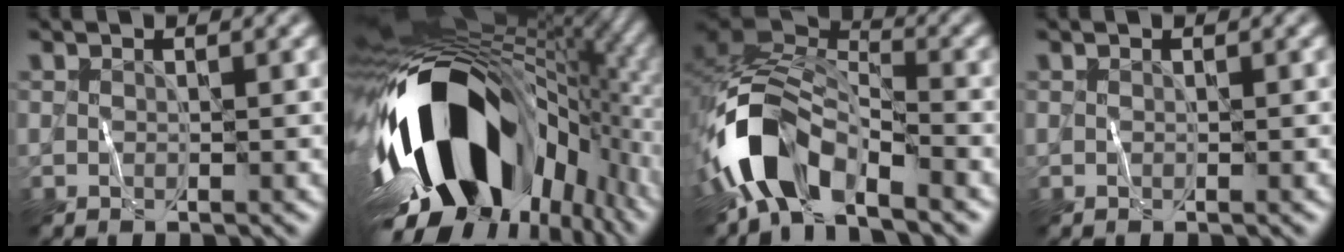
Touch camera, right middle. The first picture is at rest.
{"total": 17.8, "force": [-4.6, 10.4, 13.7], "torque": [-0.227, -0.014, -0.079]}
{"total": 8.1, "force": [-4.9, 3.9, 5.1], "torque": [-0.093, 0.004, -0.106]}
{"total": 0.0}